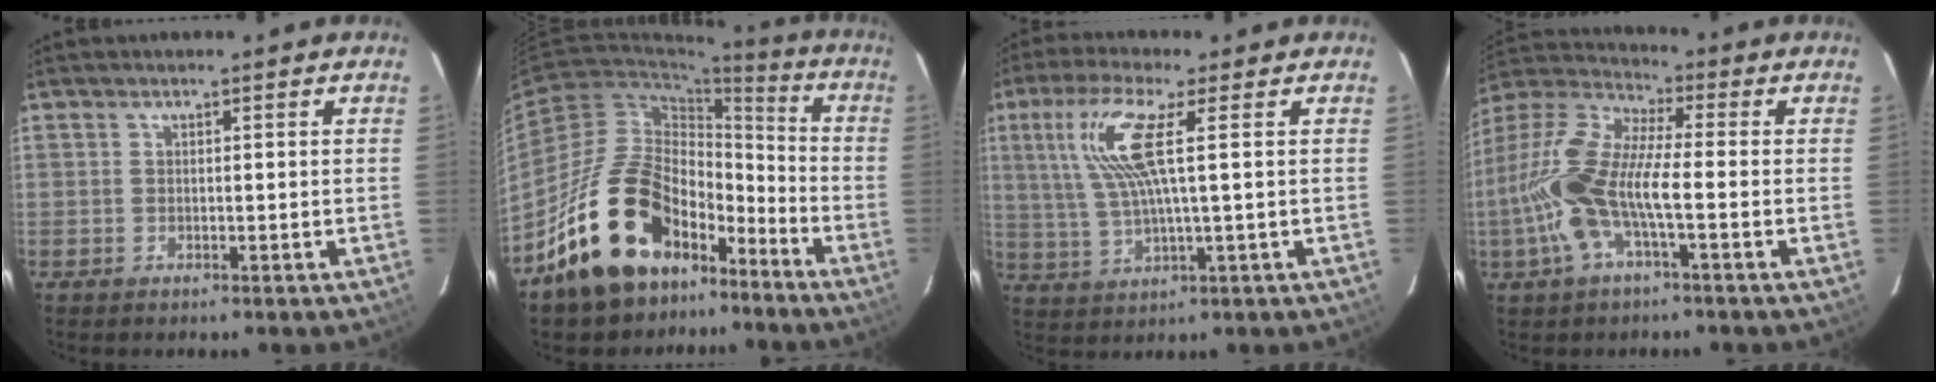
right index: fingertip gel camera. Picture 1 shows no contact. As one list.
[{"total": 20.4, "force": [-13.7, 11.4, 10.0], "torque": [-0.190, 0.023, -0.210]}, {"total": 10.4, "force": [2.6, 1.3, 10.0], "torque": [-0.202, 0.008, 0.056]}, {"total": 14.7, "force": [-3.3, 4.0, 13.7], "torque": [-0.285, 0.000, -0.072]}]